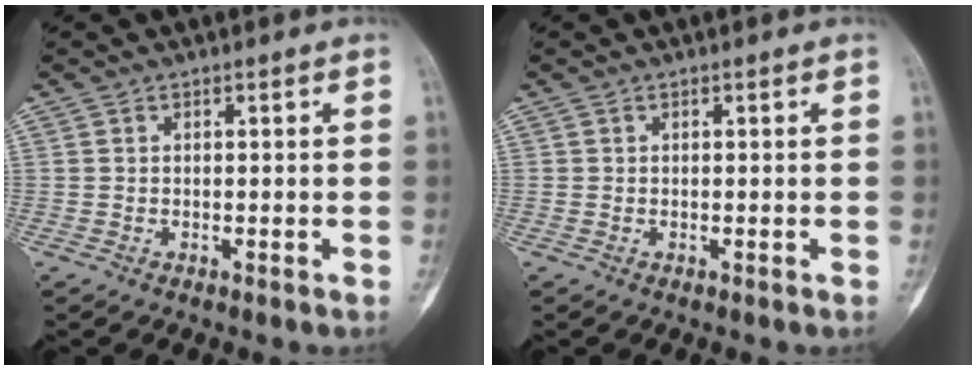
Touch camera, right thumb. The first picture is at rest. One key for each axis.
{"total": 0.0}